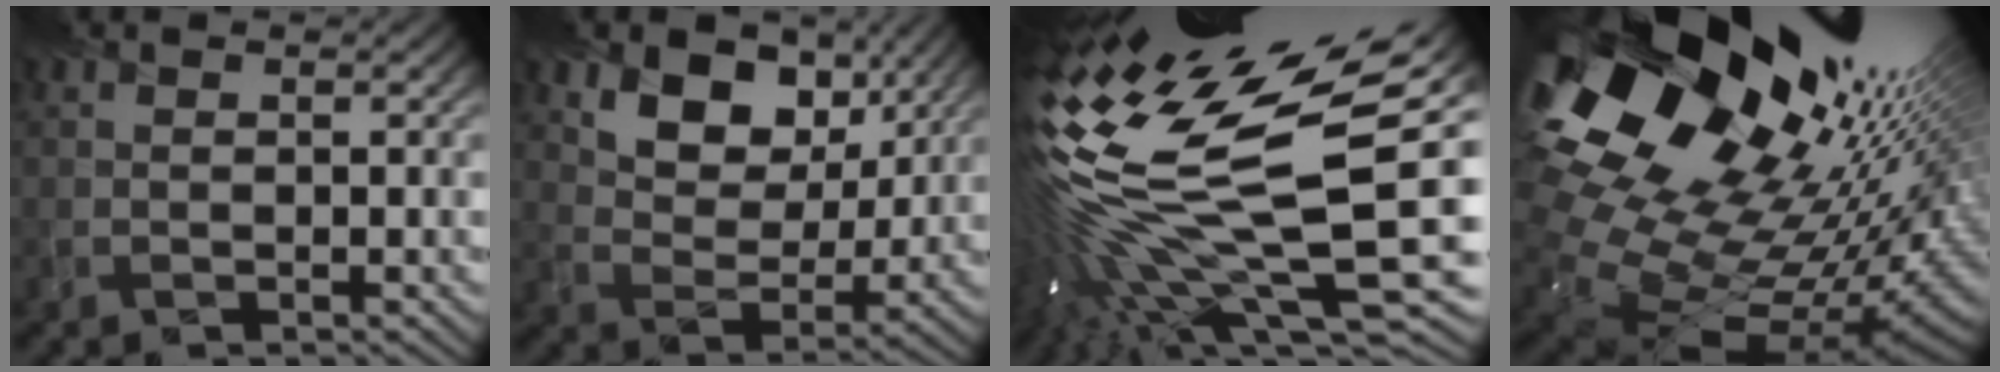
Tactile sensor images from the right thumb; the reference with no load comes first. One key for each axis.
{"total": 11.0, "fx": 5.8, "fy": 7.2, "fz": 6.1, "tx": -0.108, "ty": -0.004, "tz": 0.092}
{"total": 19.5, "fx": 1.2, "fy": 7.8, "fz": 17.8, "tx": -0.367, "ty": -0.045, "tz": 0.039}
{"total": 21.0, "fx": 6.2, "fy": 13.5, "fz": 14.8, "tx": -0.319, "ty": 0.001, "tz": 0.117}